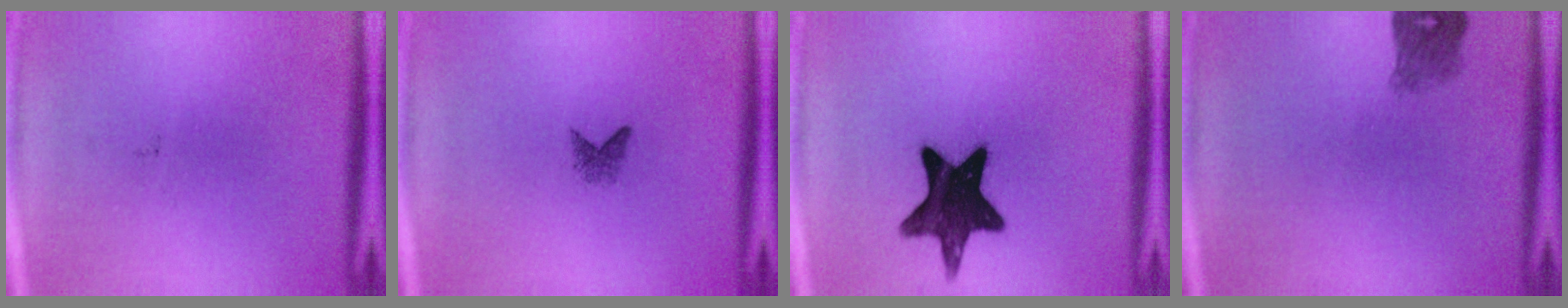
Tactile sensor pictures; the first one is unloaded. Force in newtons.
{"total": 1.3}
{"total": 15.3}
{"total": 2.9}